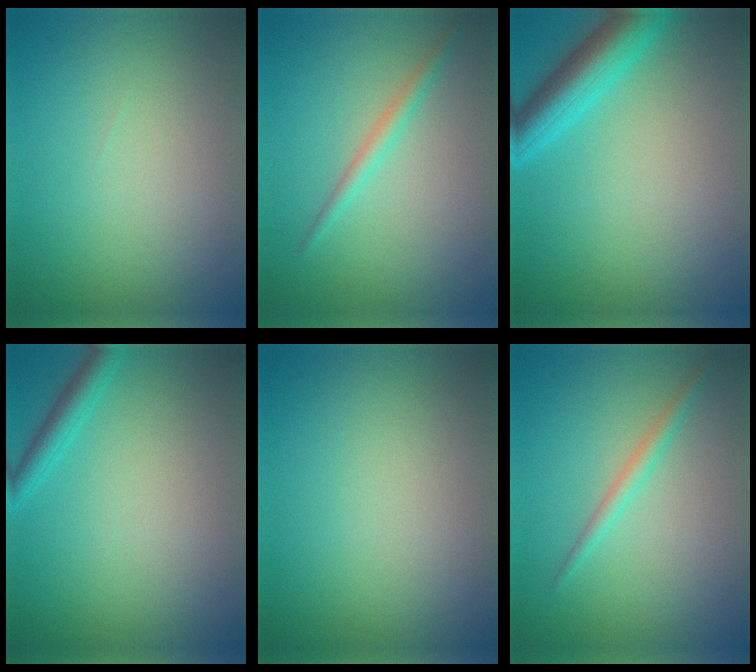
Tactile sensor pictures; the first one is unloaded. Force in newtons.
{"total": 1.5, "press": 1.5, "slide": 0.1}
{"total": 4.8, "press": 4.8, "slide": 0.2}
{"total": 1.9, "press": 1.9, "slide": 0.2}
{"total": 0.0}
{"total": 1.5, "press": 1.5, "slide": 0.1}